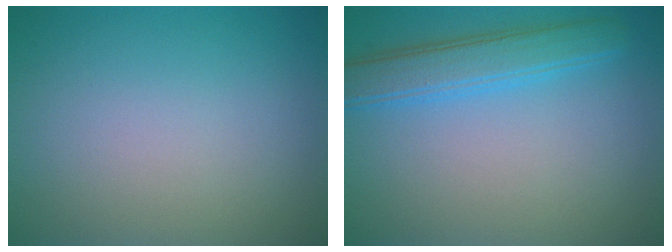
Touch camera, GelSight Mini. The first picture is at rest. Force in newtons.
{"total": 3.7, "press": 3.7, "slide": 0.1}